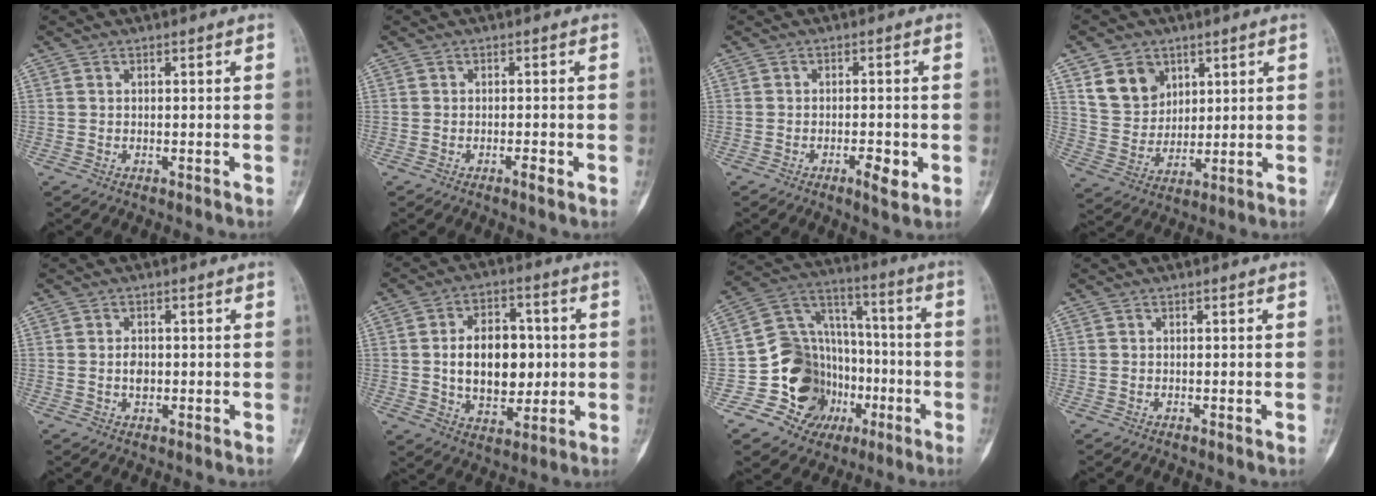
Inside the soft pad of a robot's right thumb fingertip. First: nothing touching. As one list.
[{"total": 1.7, "force": [-0.8, 0.4, 1.5], "torque": [-0.026, -0.001, -0.014]}, {"total": 4.0, "force": [-1.4, 1.2, 3.6], "torque": [-0.054, -0.001, -0.020]}, {"total": 9.8, "force": [4.9, 7.6, 3.8], "torque": [-0.044, -0.026, 0.102]}, {"total": 2.2, "force": [-0.1, 1.6, 1.5], "torque": [-0.016, 0.003, -0.002]}, {"total": 14.6, "force": [0.4, 9.6, 11.0], "torque": [-0.130, 0.011, 0.015]}, {"total": 19.5, "force": [-6.0, 16.7, 8.0], "torque": [-0.080, 0.106, -0.090]}, {"total": 0.0}]